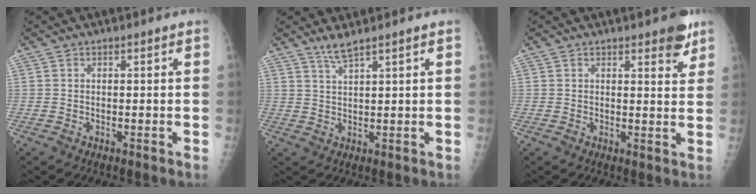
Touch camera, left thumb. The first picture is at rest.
{"total": 3.1, "force": [2.6, -0.2, 1.7], "torque": [-0.036, -0.016, 0.055]}
{"total": 4.8, "force": [3.2, 1.5, 3.2], "torque": [-0.022, -0.017, 0.036]}